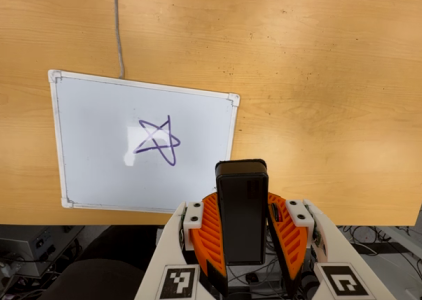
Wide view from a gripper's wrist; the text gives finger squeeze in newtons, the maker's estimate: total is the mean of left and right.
{"total": 8.7, "left": 8.0, "right": 9.4}